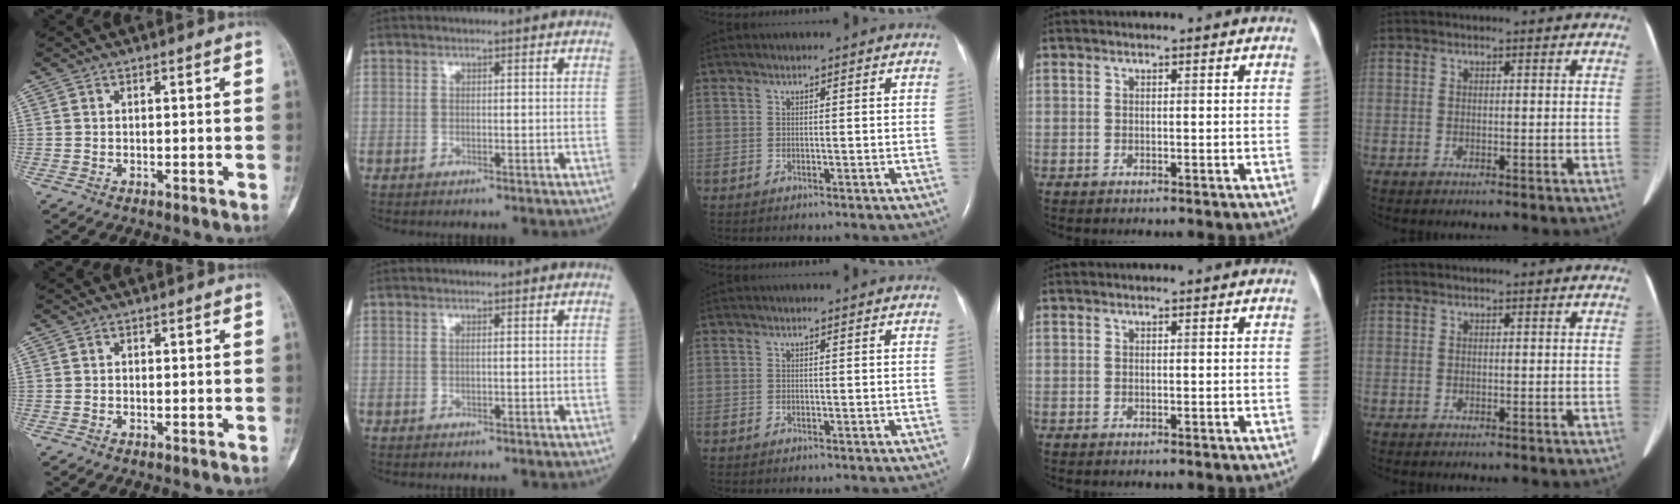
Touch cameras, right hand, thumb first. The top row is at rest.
{}